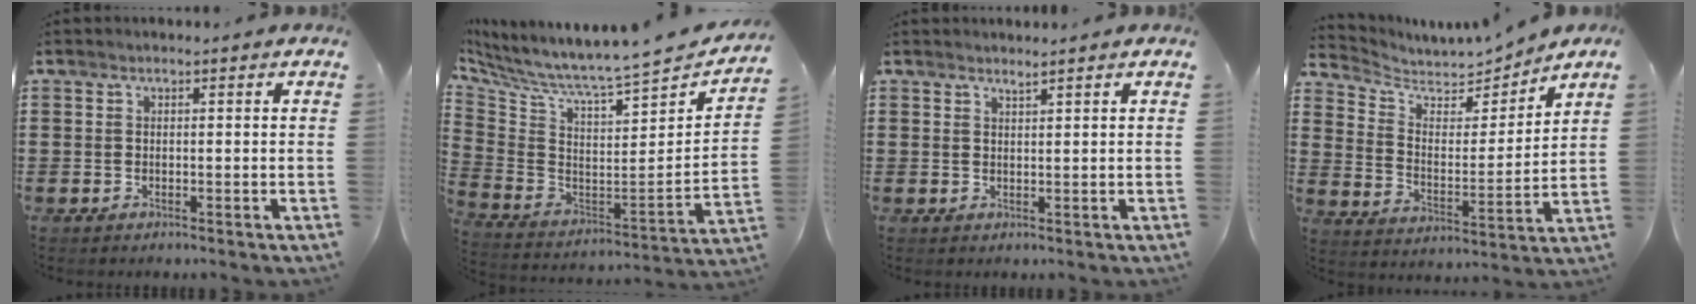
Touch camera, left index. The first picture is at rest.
{"total": 5.5, "force": [4.8, -0.3, 2.8], "torque": [-0.080, -0.061, 0.065]}
{"total": 1.1, "force": [1.1, -0.1, 0.3], "torque": [-0.007, -0.003, 0.021]}
{"total": 5.4, "force": [5.0, 1.9, 0.7], "torque": [-0.047, -0.033, 0.086]}